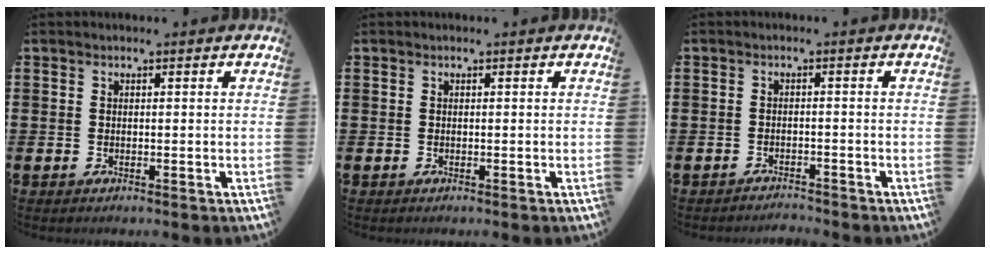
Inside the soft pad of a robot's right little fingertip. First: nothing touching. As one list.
[{"total": 0.0}, {"total": 1.5, "force": [-1.5, 0.0, -0.2], "torque": [-0.001, 0.005, -0.033]}]